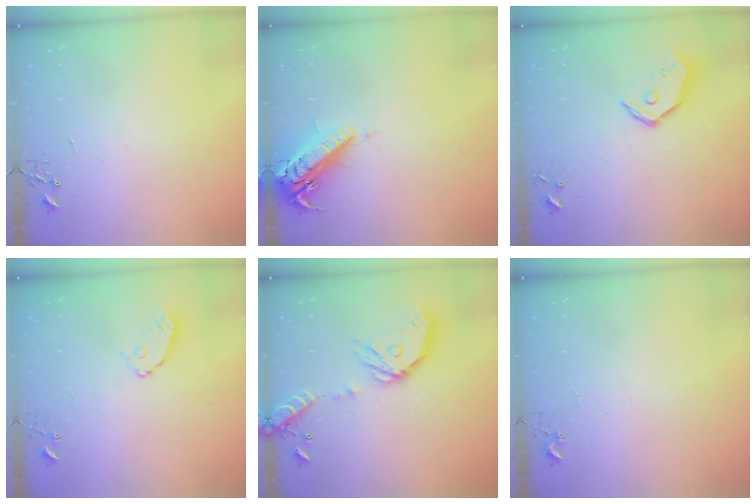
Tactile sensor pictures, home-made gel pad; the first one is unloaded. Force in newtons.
{"total": 17.6, "press": 17.3, "slide": 3.4}
{"total": 12.3, "press": 12.1, "slide": 1.9}
{"total": 7.0, "press": 7.0, "slide": 0.6}
{"total": 18.1, "press": 17.8, "slide": 3.3}
{"total": 2.7, "press": 2.7, "slide": 0.3}